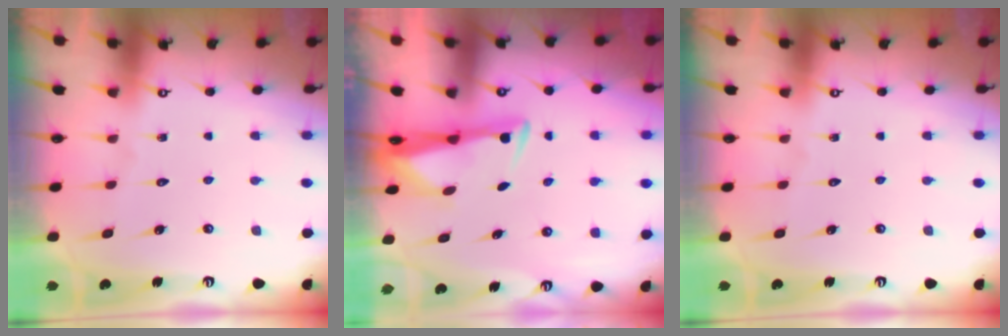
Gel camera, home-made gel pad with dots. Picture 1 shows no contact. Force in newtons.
{"total": 3.1, "press": 3.0, "slide": 0.9}
{"total": 0.0}